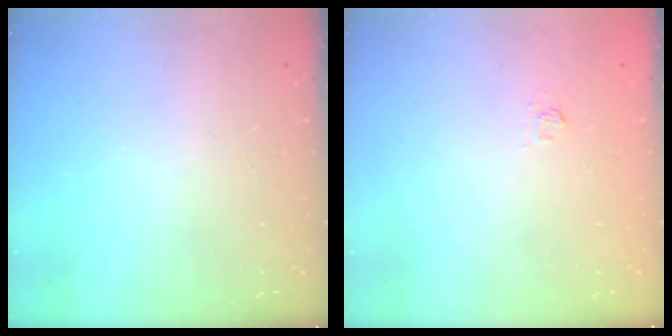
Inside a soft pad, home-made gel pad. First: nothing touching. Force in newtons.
{"total": 2.4, "press": 2.1, "slide": 1.3}